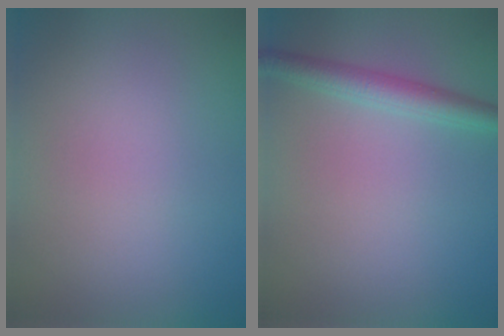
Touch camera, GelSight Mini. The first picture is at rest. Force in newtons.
{"total": 2.6, "press": 2.6, "slide": 0.1}